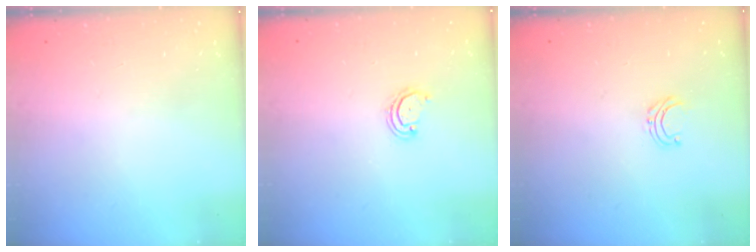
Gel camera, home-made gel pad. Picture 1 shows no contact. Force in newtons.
{"total": 2.8, "press": 2.8, "slide": 0.2}
{"total": 3.7, "press": 3.7, "slide": 0.3}